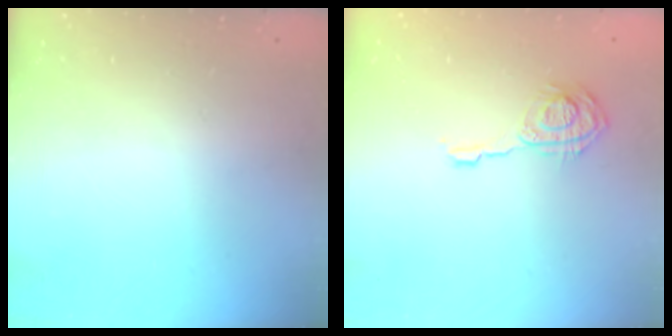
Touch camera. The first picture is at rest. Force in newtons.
{"total": 9.7, "press": 9.7, "slide": 0.5}